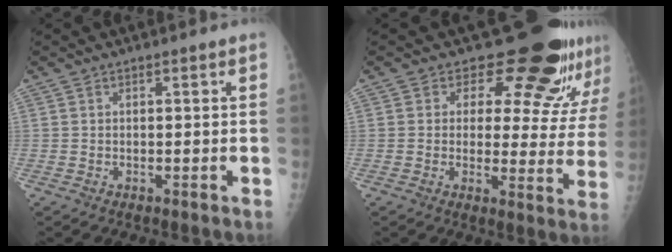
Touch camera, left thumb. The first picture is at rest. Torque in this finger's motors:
{"motor_torque": [1.20, 1.32, 0.49, -0.80, 0.02]}